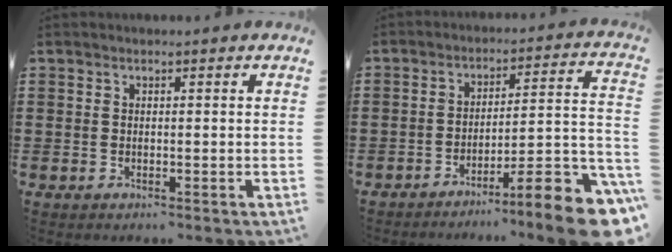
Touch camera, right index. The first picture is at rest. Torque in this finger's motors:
{"motor_torque": [2.14, 0.00, 1.05, 0.21]}